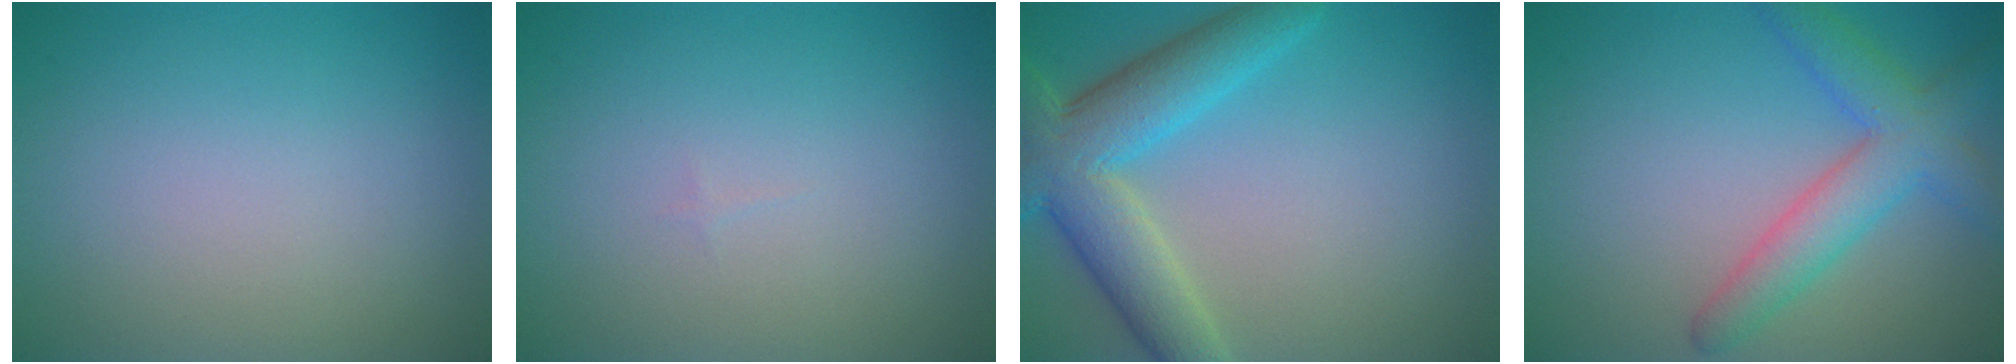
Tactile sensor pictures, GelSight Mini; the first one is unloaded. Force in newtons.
{"total": 0.0}
{"total": 7.5, "press": 7.5, "slide": 0.5}
{"total": 5.0, "press": 5.0, "slide": 0.3}